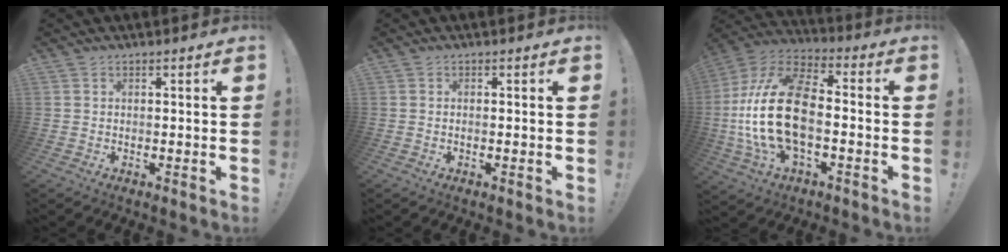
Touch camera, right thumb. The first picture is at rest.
{"total": 0.5, "force": [-0.3, 0.1, 0.4], "torque": [-0.008, 0.001, -0.006]}
{"total": 22.7, "force": [-2.6, 12.3, 18.9], "torque": [-0.378, 0.021, -0.039]}